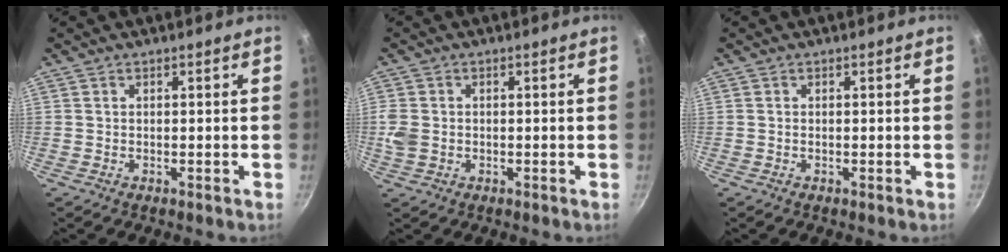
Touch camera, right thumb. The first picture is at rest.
{"total": 3.7, "force": [-0.2, 3.0, 2.2], "torque": [-0.045, -0.001, -0.003]}
{"total": 0.0}